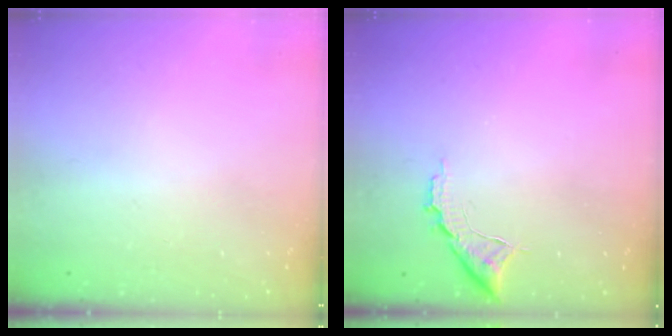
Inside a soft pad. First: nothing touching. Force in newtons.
{"total": 8.4, "press": 8.3, "slide": 0.5}